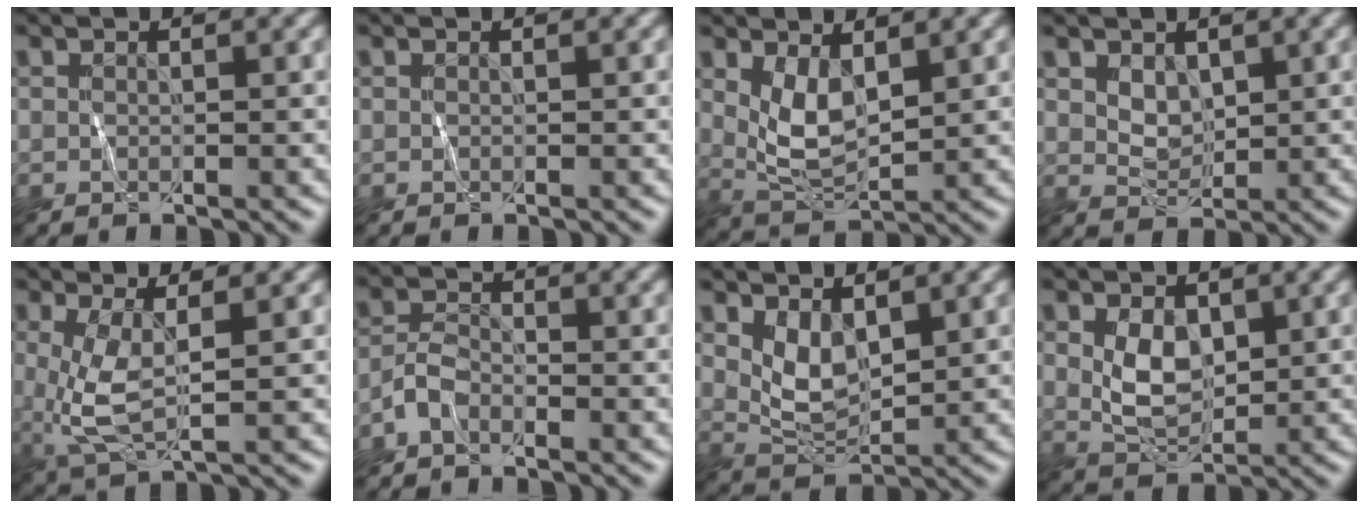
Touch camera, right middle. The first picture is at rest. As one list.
[{"total": 0.0}, {"total": 3.8, "force": [1.4, 1.7, 3.1], "torque": [-0.074, -0.008, 0.035]}, {"total": 1.7, "force": [1.0, 1.2, 0.6], "torque": [-0.020, -0.004, 0.027]}, {"total": 4.1, "force": [0.2, 1.4, 3.9], "torque": [-0.095, -0.005, 0.009]}, {"total": 2.1, "force": [-1.5, 1.0, 1.1], "torque": [-0.025, 0.008, -0.036]}, {"total": 3.1, "force": [1.6, 1.6, 2.1], "torque": [-0.054, -0.008, 0.038]}, {"total": 3.2, "force": [0.8, 2.2, 2.2], "torque": [-0.054, -0.003, 0.023]}]